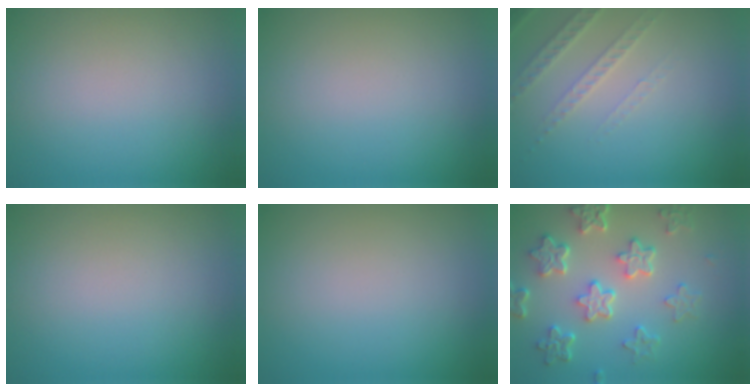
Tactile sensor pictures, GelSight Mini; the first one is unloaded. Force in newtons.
{"total": 0.0}
{"total": 2.5, "press": 2.4, "slide": 0.7}
{"total": 0.0}
{"total": 0.0}
{"total": 5.9, "press": 4.4, "slide": 3.8}